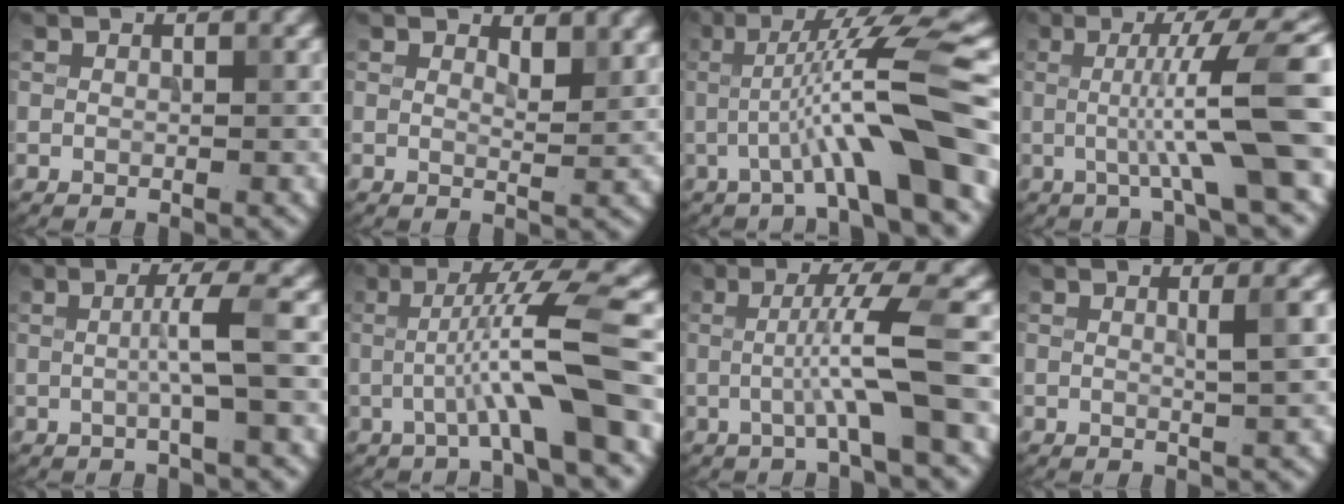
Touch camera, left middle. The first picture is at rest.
{"total": 2.2, "force": [1.5, 0.8, 1.4], "torque": [-0.020, -0.005, 0.026]}
{"total": 8.8, "force": [-1.7, 0.7, 8.6], "torque": [-0.137, 0.013, -0.025]}
{"total": 8.6, "force": [-0.2, 1.2, 8.5], "torque": [-0.121, 0.005, -0.004]}
{"total": 3.1, "force": [0.0, 0.3, 3.1], "torque": [-0.054, 0.000, -0.005]}
{"total": 7.0, "force": [-1.3, 0.4, 6.9], "torque": [-0.115, 0.016, -0.025]}
{"total": 5.1, "force": [-0.7, 0.3, 5.0], "torque": [-0.085, 0.008, -0.020]}
{"total": 2.5, "force": [0.6, 0.6, 2.4], "torque": [-0.025, 0.005, 0.003]}